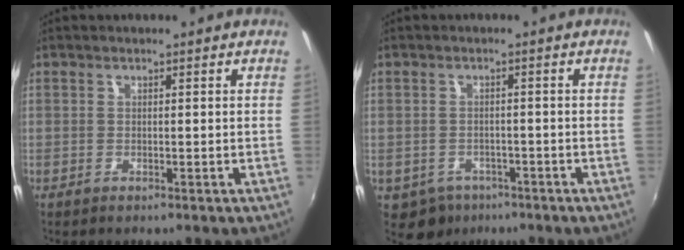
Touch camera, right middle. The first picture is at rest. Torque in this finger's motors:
{"motor_torque": [0.09, -0.26, -0.02, -0.01]}